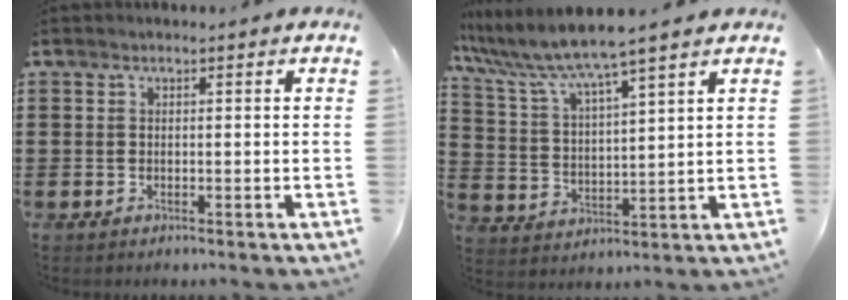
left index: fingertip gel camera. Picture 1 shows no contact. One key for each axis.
{"total": 7.1, "fx": 6.2, "fy": -0.5, "fz": 3.6, "tx": -0.095, "ty": -0.038, "tz": 0.102}